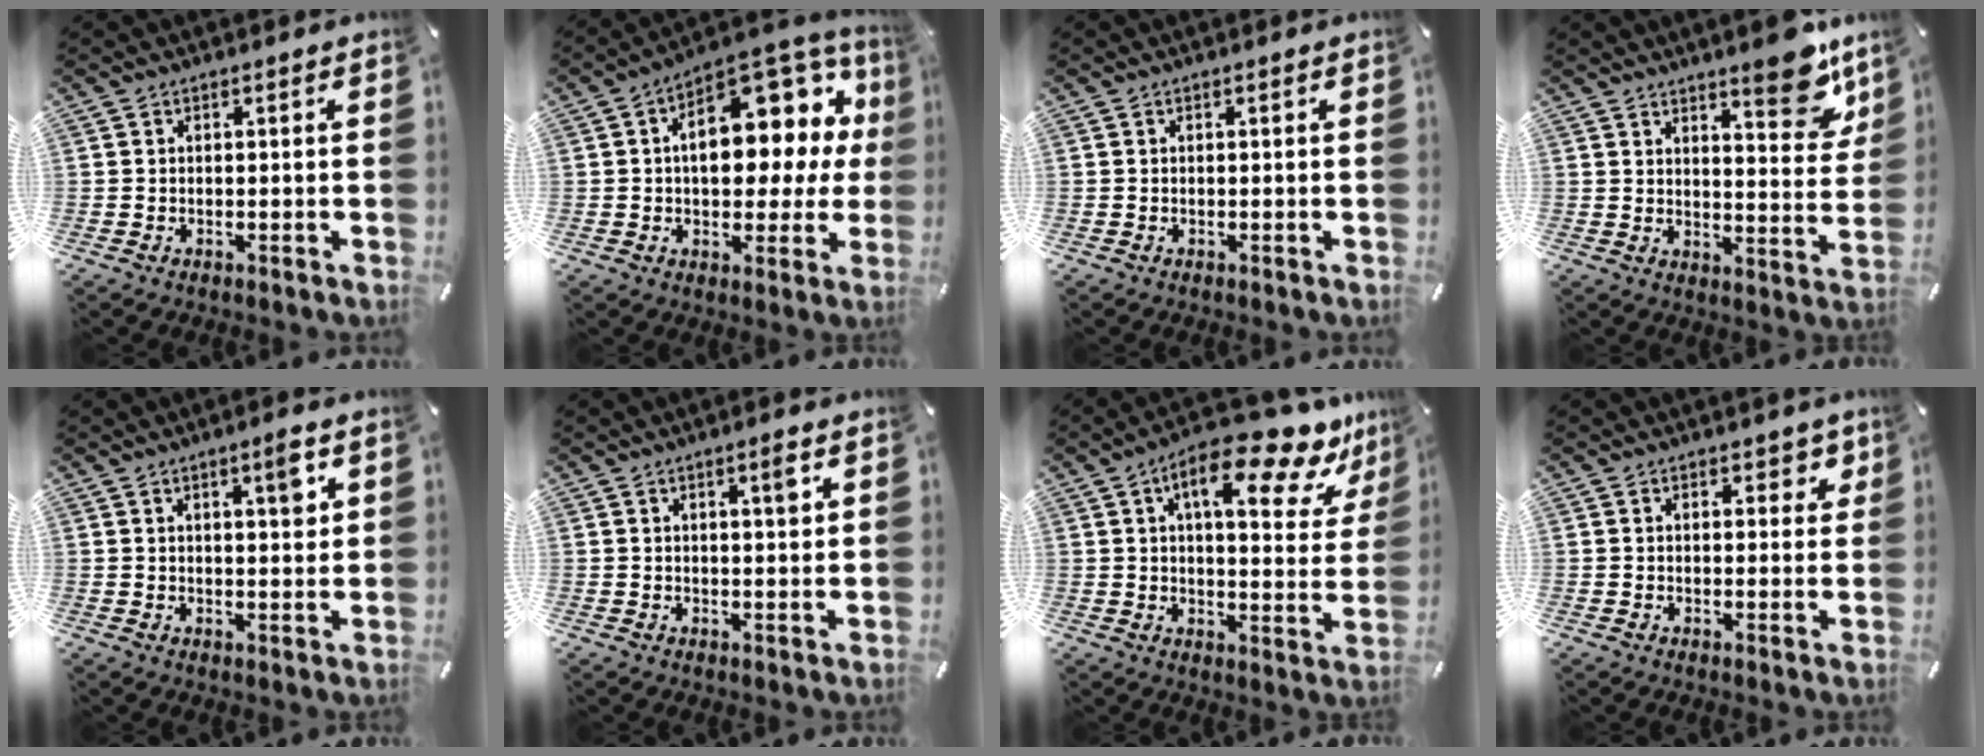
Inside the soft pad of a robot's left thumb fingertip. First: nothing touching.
{"total": 17.7, "force": [4.9, 10.5, 13.3], "torque": [-0.172, -0.042, 0.081]}
{"total": 0.0}
{"total": 11.4, "force": [8.5, 3.6, 6.6], "torque": [-0.072, -0.060, 0.139]}
{"total": 5.3, "force": [2.5, 1.5, 4.4], "torque": [-0.059, -0.009, 0.035]}
{"total": 3.3, "force": [1.6, 0.5, 2.8], "torque": [-0.042, -0.004, 0.021]}
{"total": 18.2, "force": [11.2, 6.4, 12.8], "torque": [-0.182, -0.073, 0.173]}
{"total": 3.1, "force": [1.7, 2.0, 1.6], "torque": [-0.005, -0.005, 0.021]}